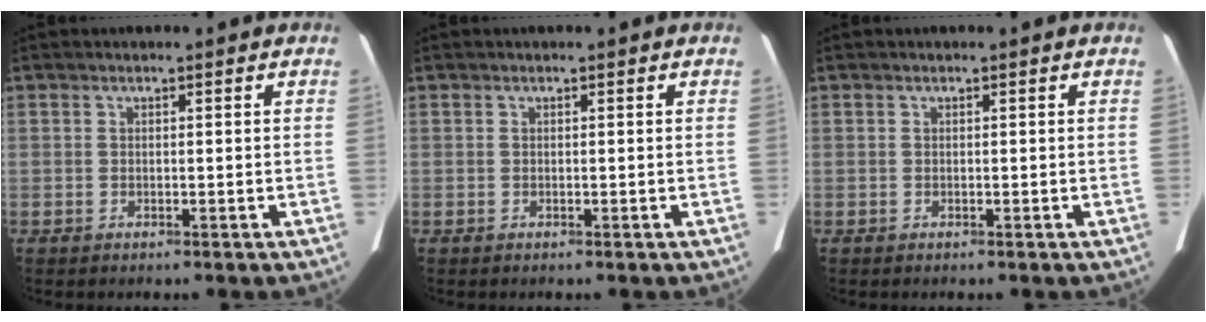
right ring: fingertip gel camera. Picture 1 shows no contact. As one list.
[{"total": 0.0}, {"total": 0.0}]